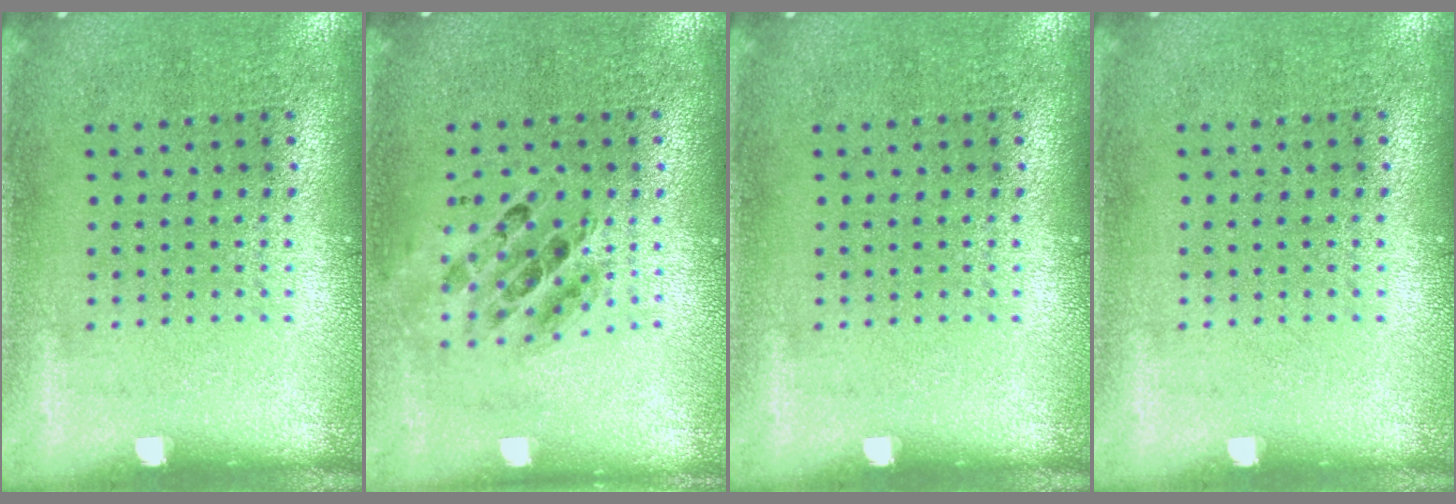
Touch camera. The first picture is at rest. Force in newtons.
{"total": 0.7, "press": 0.7, "slide": 0.2}
{"total": 0.0}
{"total": 0.0}